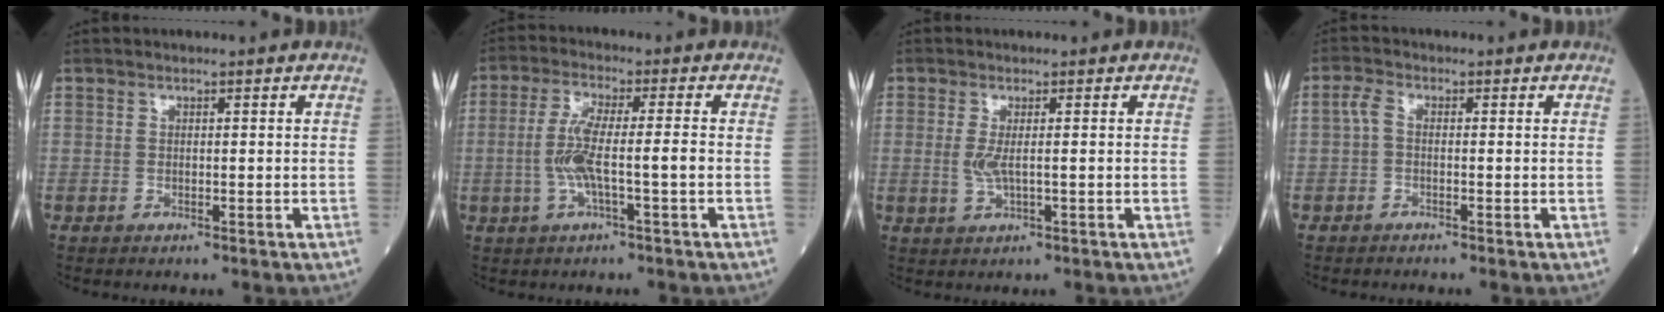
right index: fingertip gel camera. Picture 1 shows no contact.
{"total": 6.6, "force": [-1.3, 0.4, 6.4], "torque": [-0.132, 0.008, -0.025]}
{"total": 2.4, "force": [0.0, 0.5, 2.4], "torque": [-0.056, -0.004, 0.004]}
{"total": 2.0, "force": [-0.4, 0.8, 1.8], "torque": [-0.044, 0.001, -0.012]}